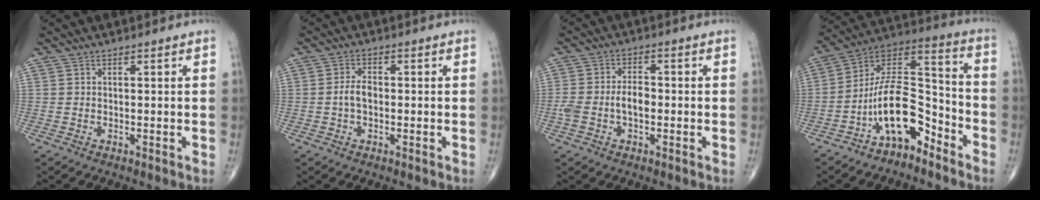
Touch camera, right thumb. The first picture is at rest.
{"total": 3.2, "force": [-0.4, 1.8, 2.5], "torque": [-0.051, 0.012, -0.012]}
{"total": 5.8, "force": [-1.1, 3.2, 4.7], "torque": [-0.103, 0.022, -0.020]}
{"total": 14.4, "force": [-7.9, 7.0, 9.8], "torque": [-0.153, 0.095, -0.148]}